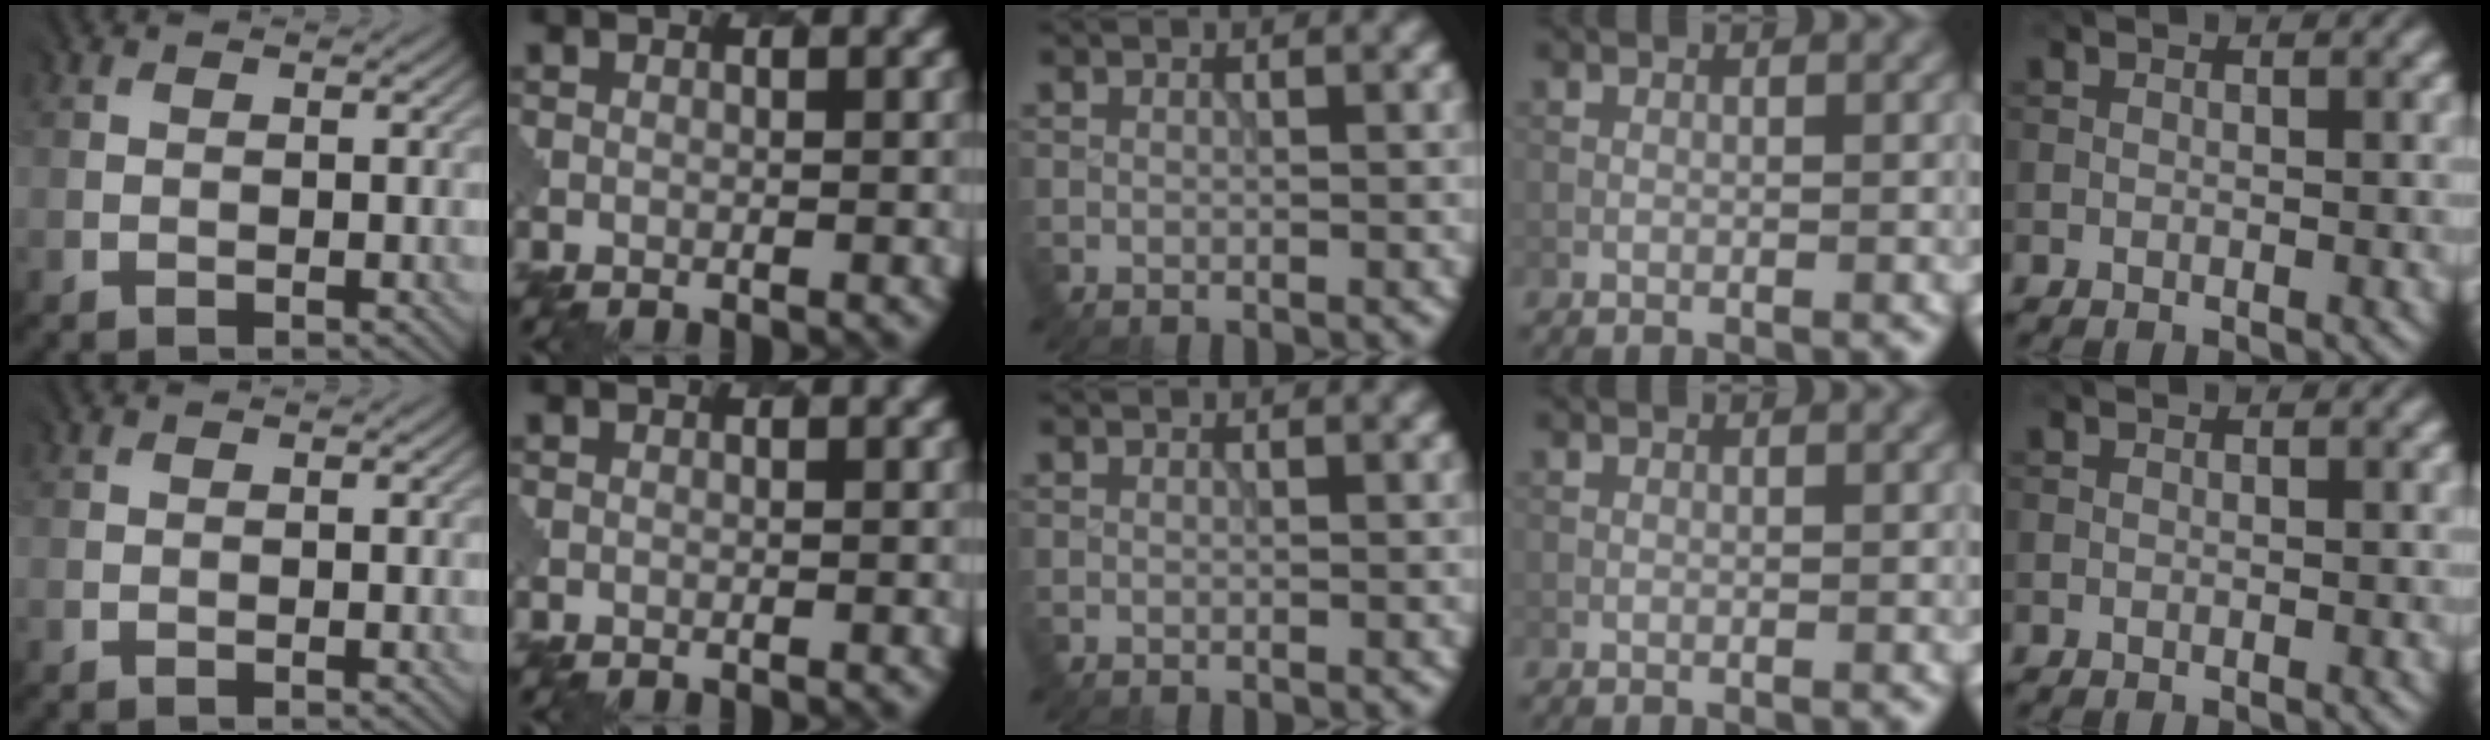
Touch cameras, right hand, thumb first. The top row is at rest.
{}